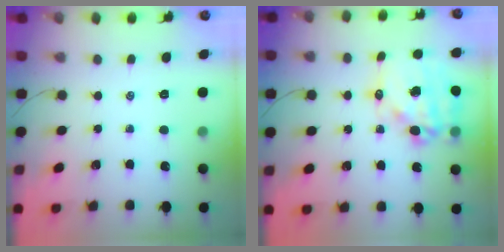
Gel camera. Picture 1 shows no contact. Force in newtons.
{"total": 16.7, "press": 16.3, "slide": 3.7}